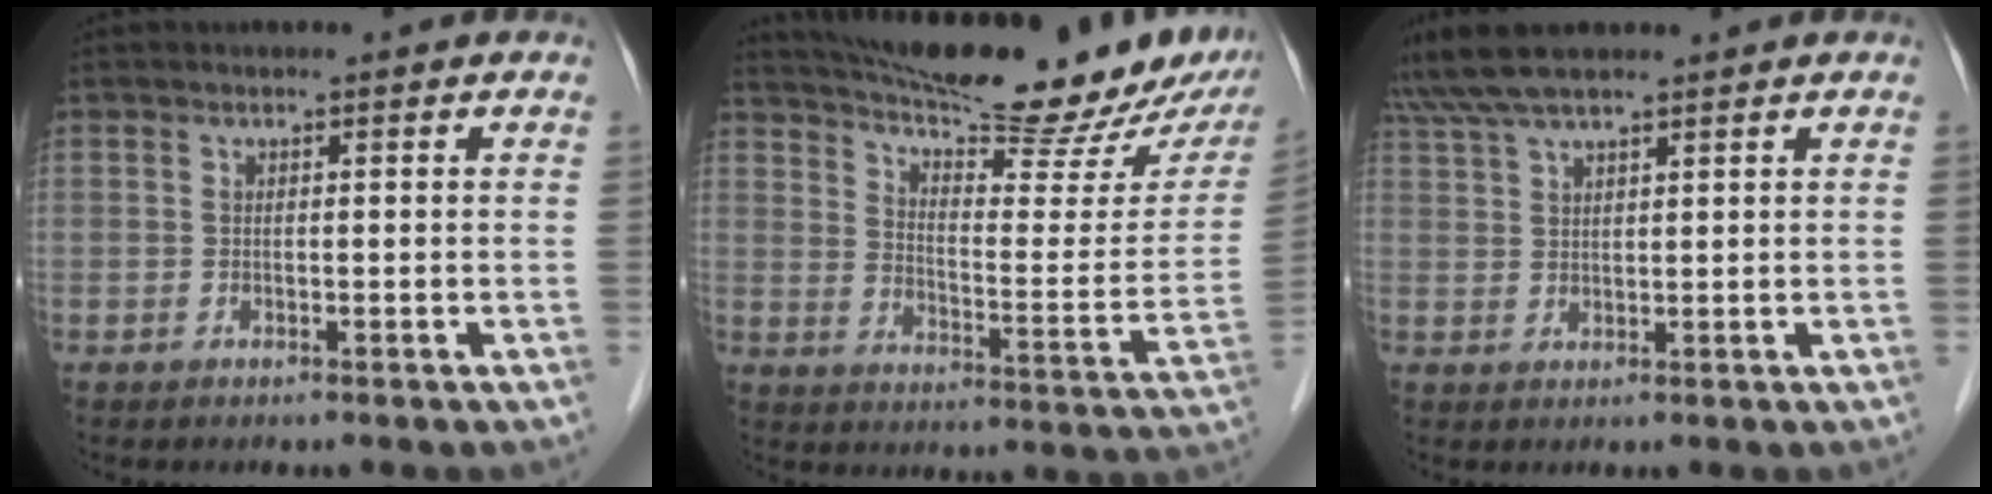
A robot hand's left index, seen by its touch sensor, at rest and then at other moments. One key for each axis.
{"total": 26.3, "fx": 22.2, "fy": 3.2, "fz": 13.8, "tx": -0.215, "ty": -0.043, "tz": 0.296}
{"total": 6.4, "fx": 5.5, "fy": 0.8, "fz": 3.2, "tx": -0.066, "ty": 0.036, "tz": 0.104}